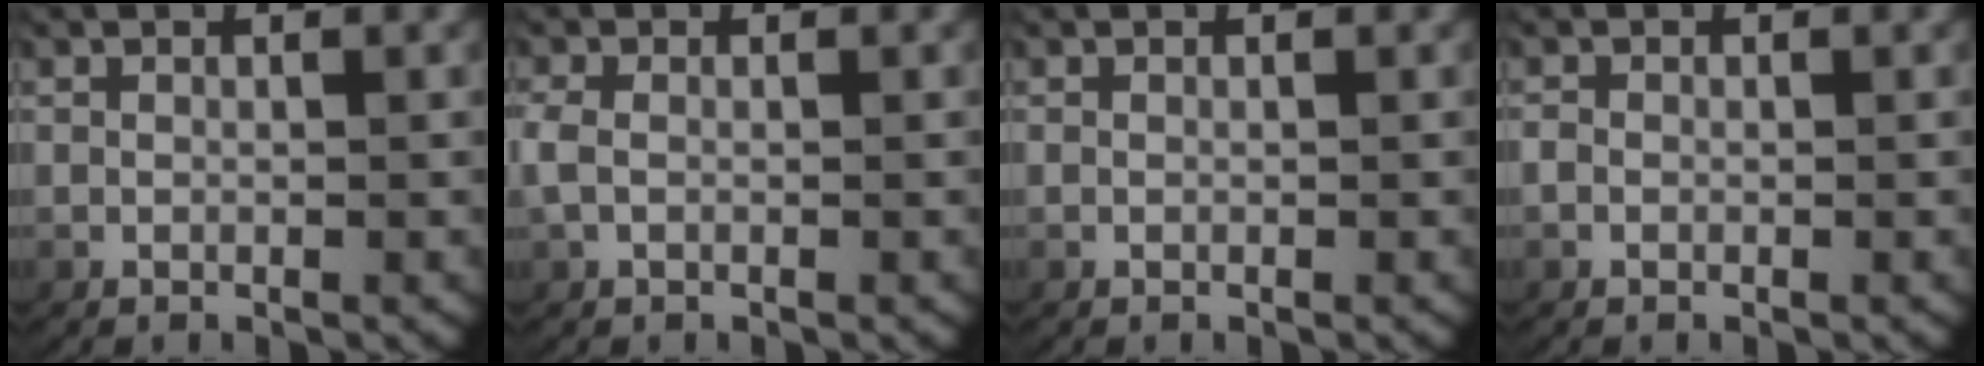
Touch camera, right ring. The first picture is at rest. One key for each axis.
{"total": 1.4, "fx": -0.1, "fy": 1.0, "fz": 1.1, "tx": -0.039, "ty": -0.004, "tz": 0.003}
{"total": 0.0}
{"total": 0.8, "fx": -0.2, "fy": 0.7, "fz": 0.3, "tx": -0.016, "ty": -0.002, "tz": -0.003}